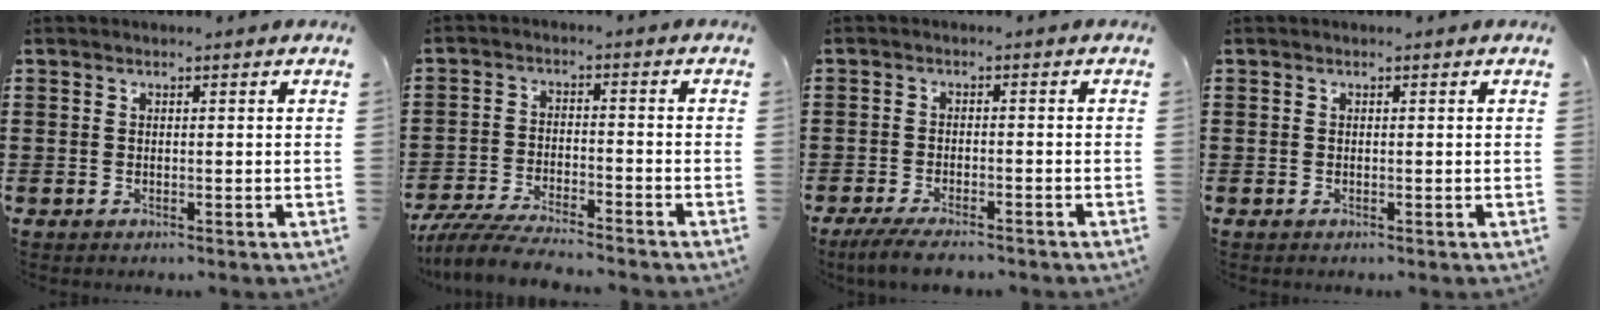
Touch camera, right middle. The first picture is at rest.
{"total": 6.0, "force": [-5.7, 0.5, 1.9], "torque": [-0.048, -0.004, -0.113]}
{"total": 3.7, "force": [-3.2, 0.5, 1.7], "torque": [-0.042, -0.006, -0.064]}
{"total": 0.0}